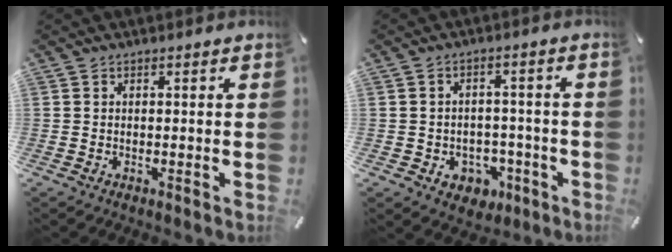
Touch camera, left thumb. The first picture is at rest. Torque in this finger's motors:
{"motor_torque": [0.58, 0.78, 0.00, 0.02, 0.00]}